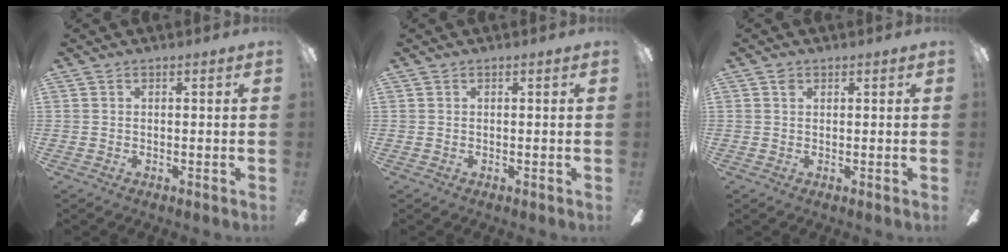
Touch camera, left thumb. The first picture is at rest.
{"total": 0.0}
{"total": 1.1, "force": [0.7, 0.7, 0.5], "torque": [-0.011, 0.001, 0.013]}